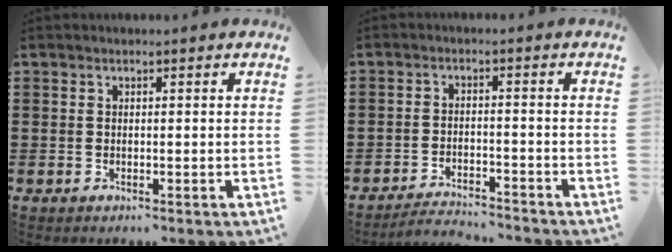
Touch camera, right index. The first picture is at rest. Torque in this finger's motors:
{"motor_torque": [-1.69, 0.40, -1.05, -0.21]}